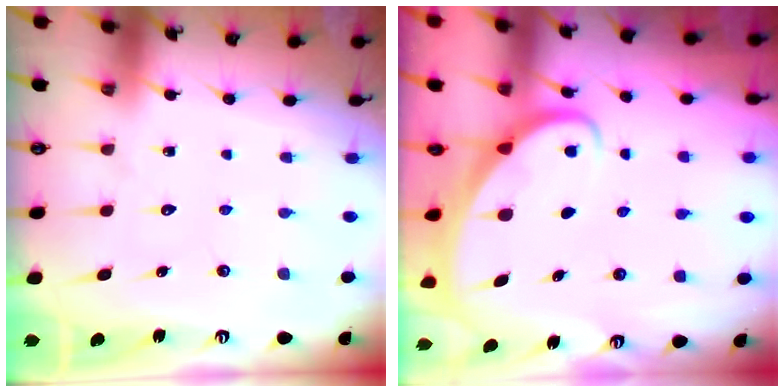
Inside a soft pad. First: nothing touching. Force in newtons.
{"total": 2.2, "press": 2.2, "slide": 0.2}